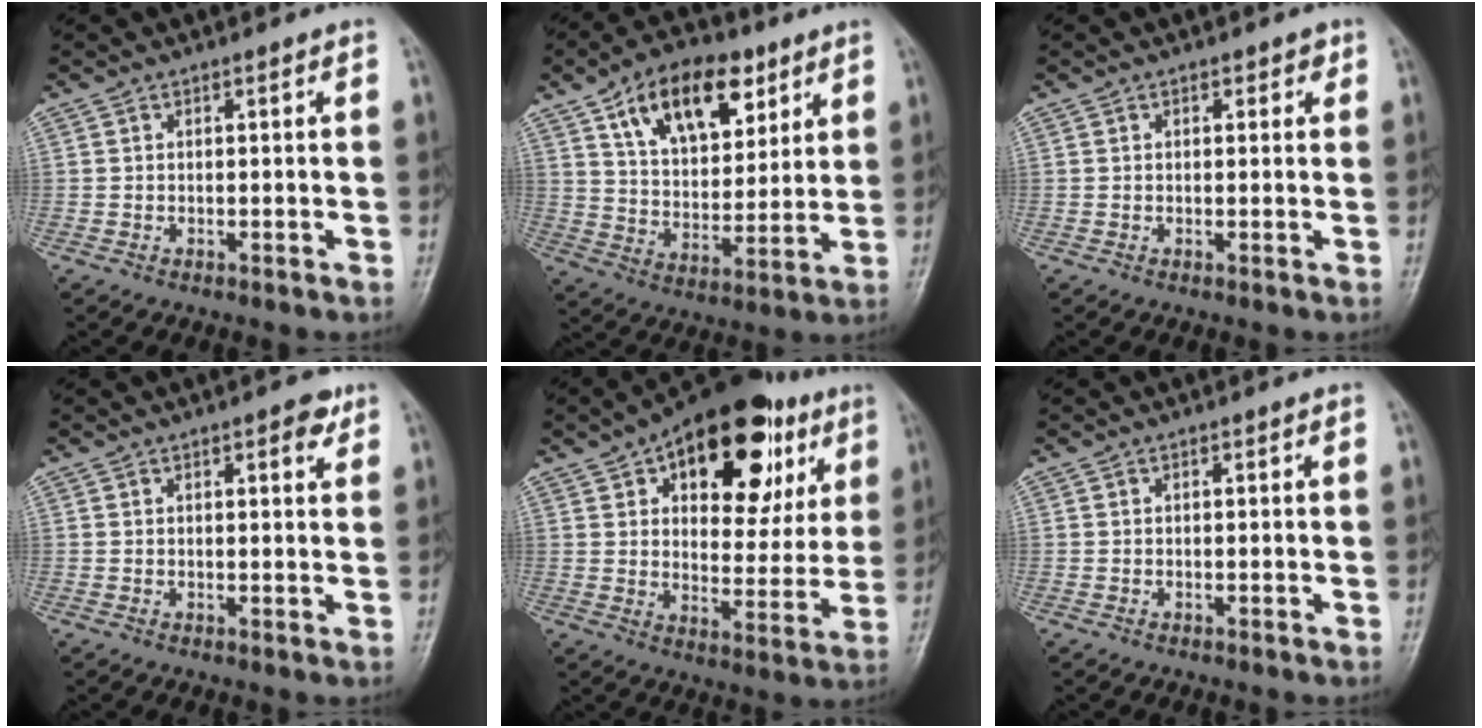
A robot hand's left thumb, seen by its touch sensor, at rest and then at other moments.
{"total": 17.7, "force": [8.8, 10.1, 11.5], "torque": [-0.138, -0.030, 0.154]}
{"total": 1.9, "force": [0.9, 1.4, 1.0], "torque": [0.007, -0.001, 0.007]}
{"total": 3.3, "force": [1.8, 1.4, 2.3], "torque": [-0.017, -0.005, 0.020]}
{"total": 24.6, "force": [11.2, 13.0, 17.7], "torque": [-0.202, -0.007, 0.162]}
{"total": 0.0}